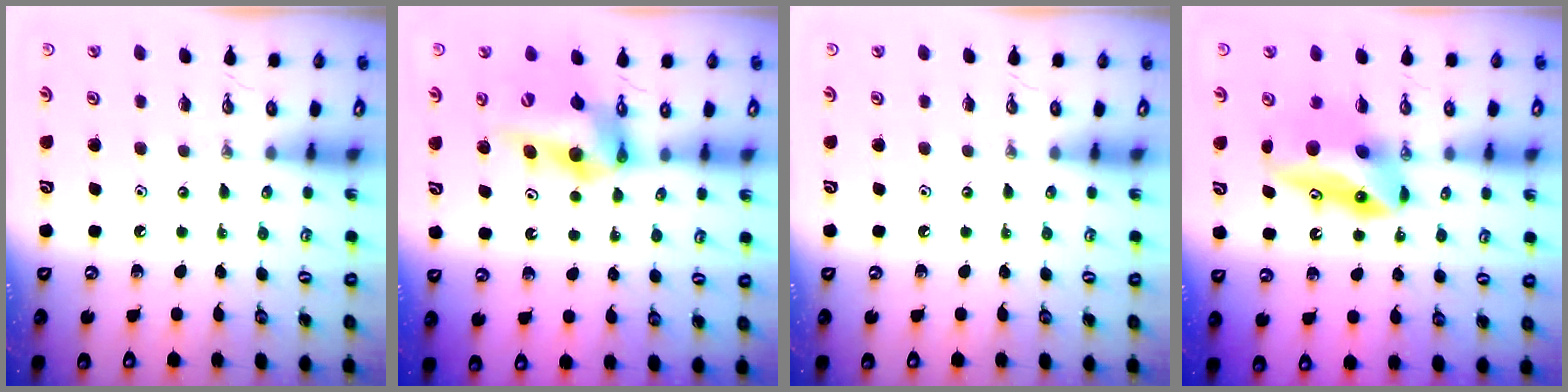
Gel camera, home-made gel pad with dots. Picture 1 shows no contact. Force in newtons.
{"total": 12.8, "press": 12.7, "slide": 1.2}
{"total": 0.0}
{"total": 9.4, "press": 8.7, "slide": 3.6}